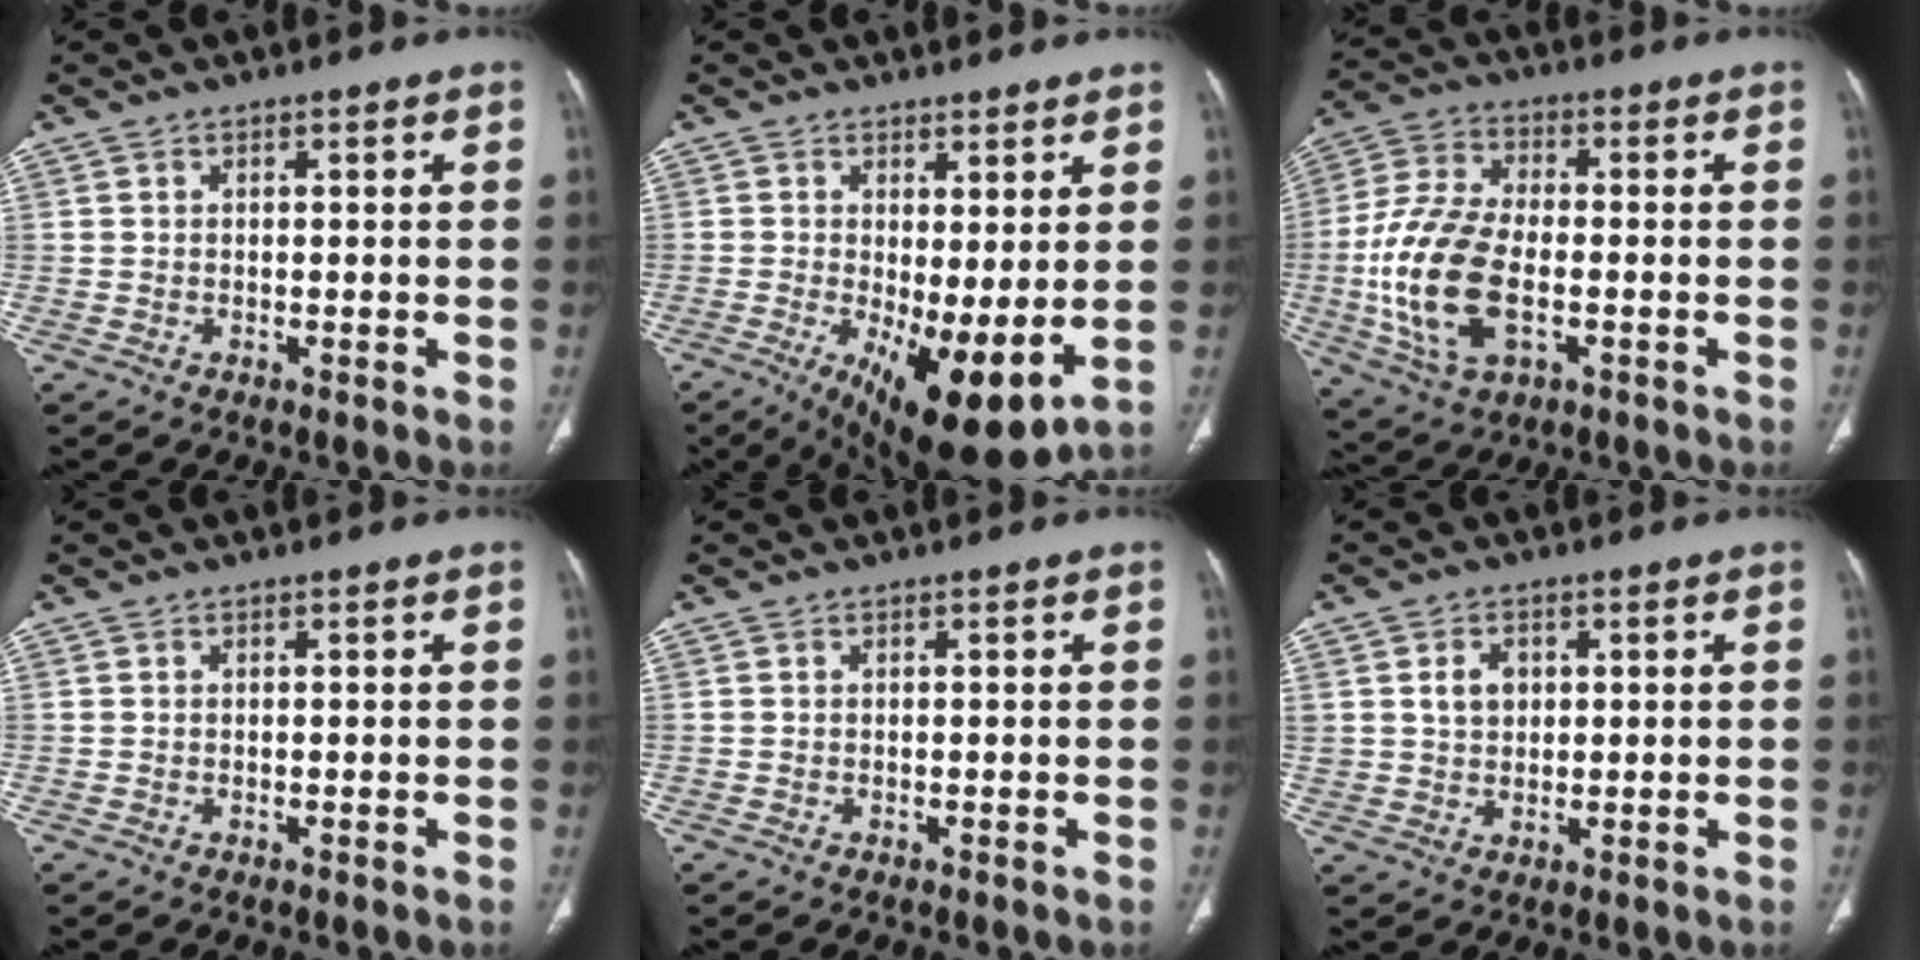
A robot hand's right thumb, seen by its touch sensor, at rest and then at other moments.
{"total": 12.3, "force": [-1.6, 4.2, 11.4], "torque": [-0.180, -0.023, -0.008]}
{"total": 16.8, "force": [-3.2, 9.0, 13.8], "torque": [-0.291, 0.011, -0.053]}
{"total": 0.0}
{"total": 0.0}
{"total": 4.4, "force": [1.3, 3.4, 2.4], "torque": [-0.024, -0.006, 0.026]}